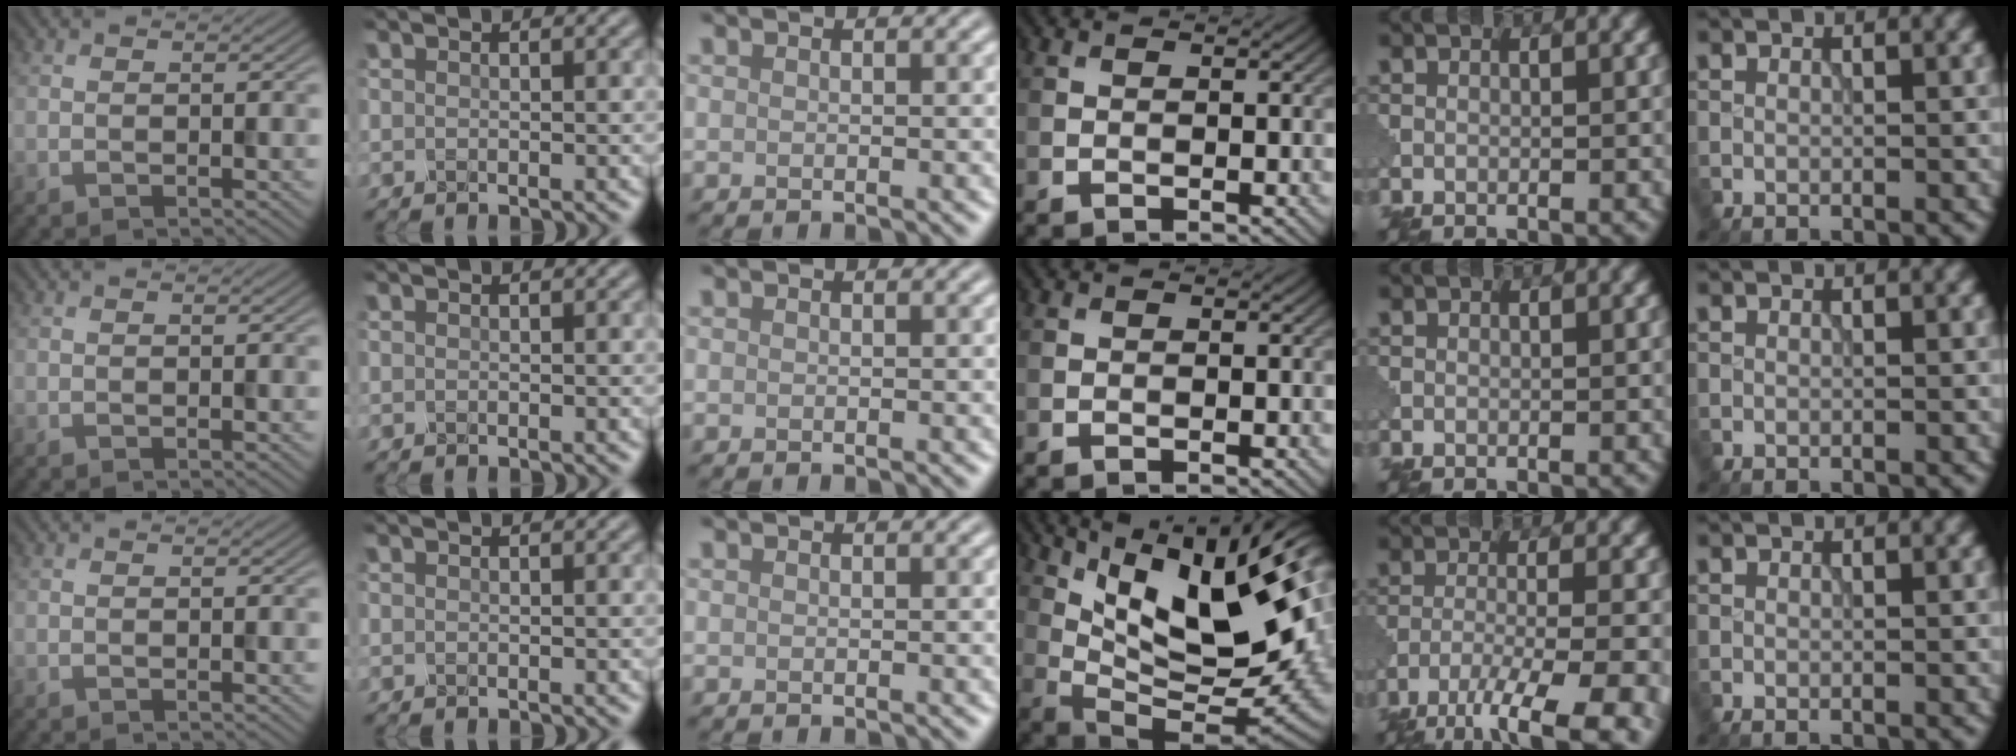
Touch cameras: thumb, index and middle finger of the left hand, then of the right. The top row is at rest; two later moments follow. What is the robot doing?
{"motion": "shake", "object": "salt shaker"}